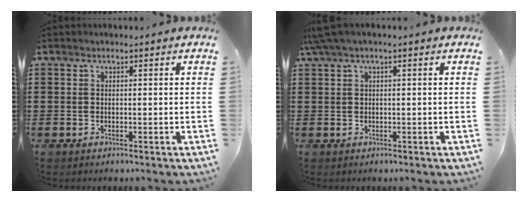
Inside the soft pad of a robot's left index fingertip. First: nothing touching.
{"total": 1.7, "force": [0.2, 0.2, 1.7], "torque": [-0.038, -0.003, 0.001]}